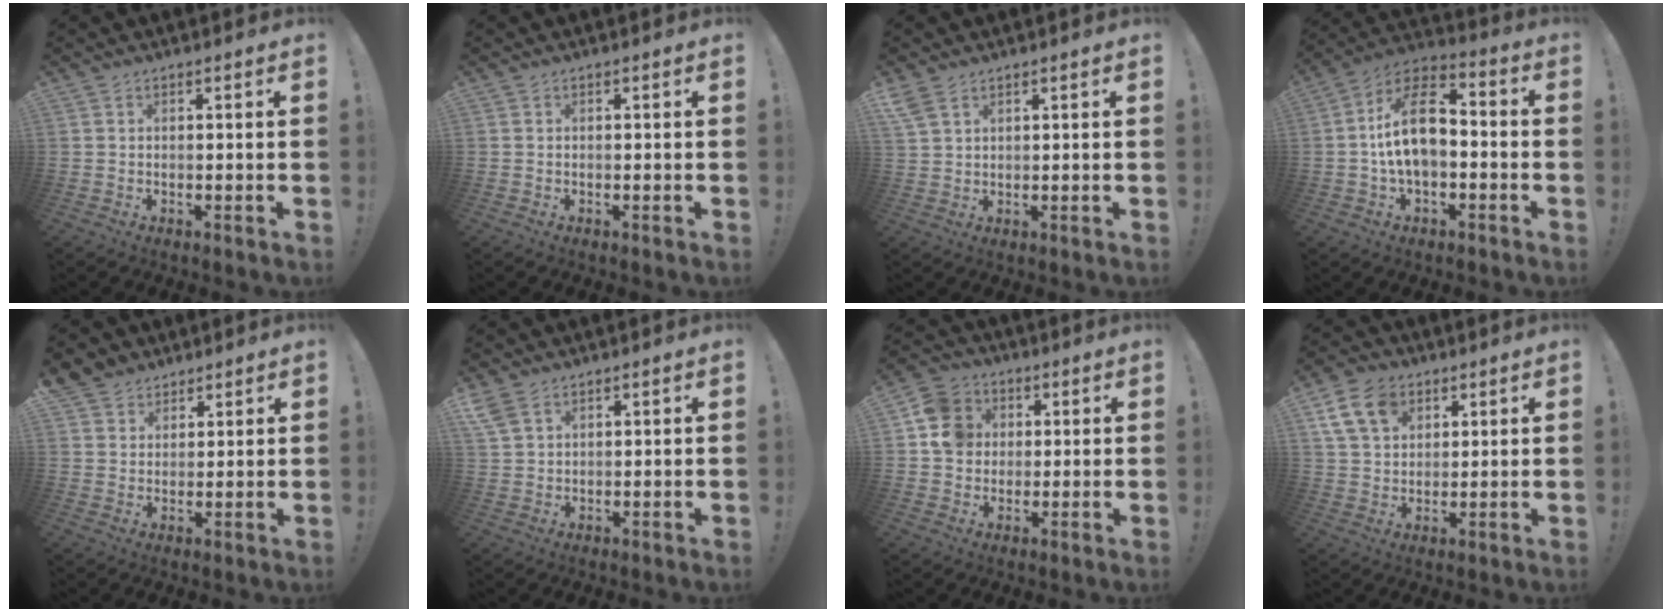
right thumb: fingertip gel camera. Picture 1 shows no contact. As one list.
[{"total": 0.0}, {"total": 4.2, "force": [2.7, 2.1, 2.5], "torque": [-0.051, -0.007, 0.055]}, {"total": 14.4, "force": [-0.5, 8.7, 11.5], "torque": [-0.196, 0.016, -0.006]}, {"total": 5.3, "force": [3.8, 3.7, 0.2], "torque": [-0.006, -0.028, 0.075]}, {"total": 4.6, "force": [3.0, 2.4, 2.6], "torque": [-0.054, -0.007, 0.060]}, {"total": 10.7, "force": [1.8, 9.7, 4.0], "torque": [-0.051, 0.010, 0.039]}, {"total": 11.9, "force": [5.9, 8.5, 5.8], "torque": [-0.112, -0.017, 0.117]}]